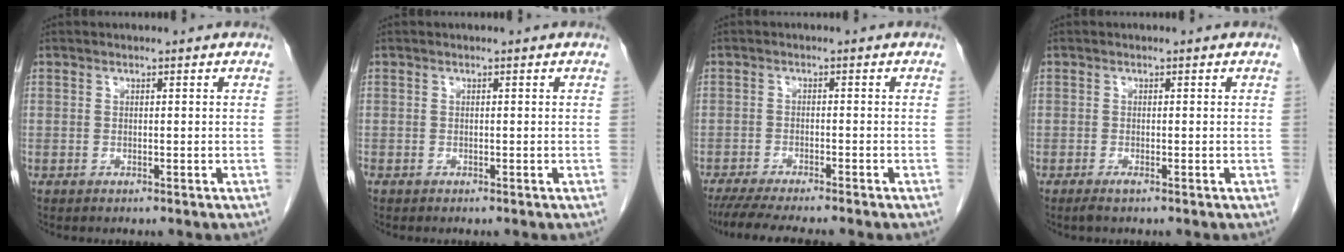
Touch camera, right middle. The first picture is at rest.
{"total": 0.0}
{"total": 8.9, "force": [-7.6, 0.1, 4.6], "torque": [-0.060, -0.018, -0.119]}
{"total": 1.0, "force": [-0.7, -0.1, 0.7], "torque": [-0.015, -0.003, -0.014]}